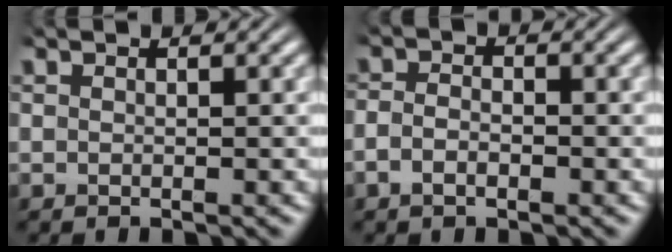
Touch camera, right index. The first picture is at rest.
{"total": 1.8, "force": [-1.1, 0.9, 1.1], "torque": [-0.026, -0.002, -0.021]}